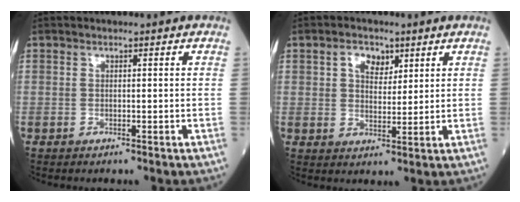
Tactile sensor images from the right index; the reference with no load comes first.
{"total": 4.4, "force": [2.2, 2.8, 2.7], "torque": [-0.049, 0.008, 0.039]}